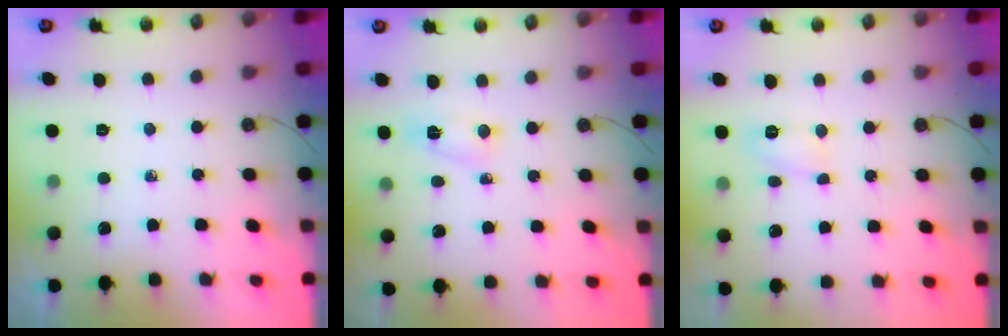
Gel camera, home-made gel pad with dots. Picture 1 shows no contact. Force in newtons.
{"total": 2.9, "press": 2.8, "slide": 0.6}
{"total": 4.7, "press": 4.7, "slide": 0.6}